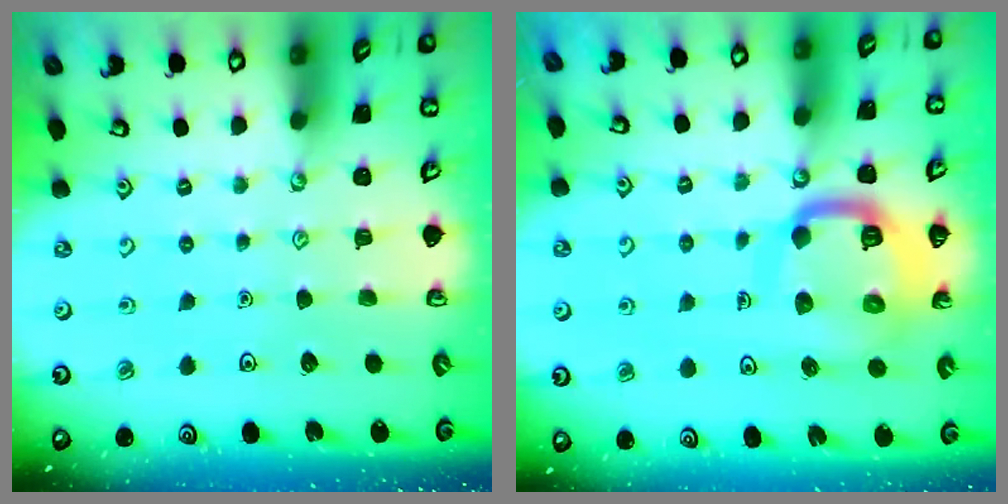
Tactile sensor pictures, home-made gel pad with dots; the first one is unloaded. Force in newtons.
{"total": 14.3, "press": 14.1, "slide": 1.8}